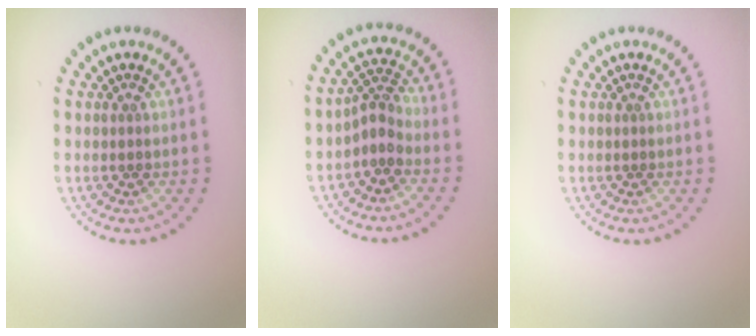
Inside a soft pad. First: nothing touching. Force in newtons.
{"total": 2.3, "press": 1.6, "slide": 1.5}
{"total": 0.0}